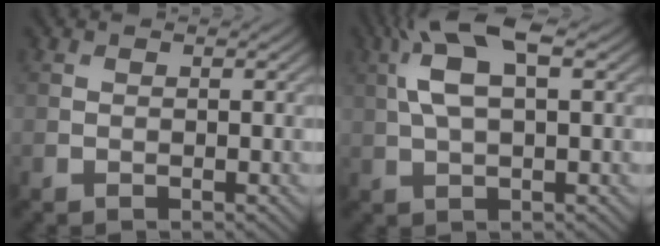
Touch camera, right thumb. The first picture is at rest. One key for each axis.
{"total": 8.4, "fx": 2.6, "fy": 3.1, "fz": 7.4, "tx": -0.160, "ty": 0.021, "tz": 0.043}